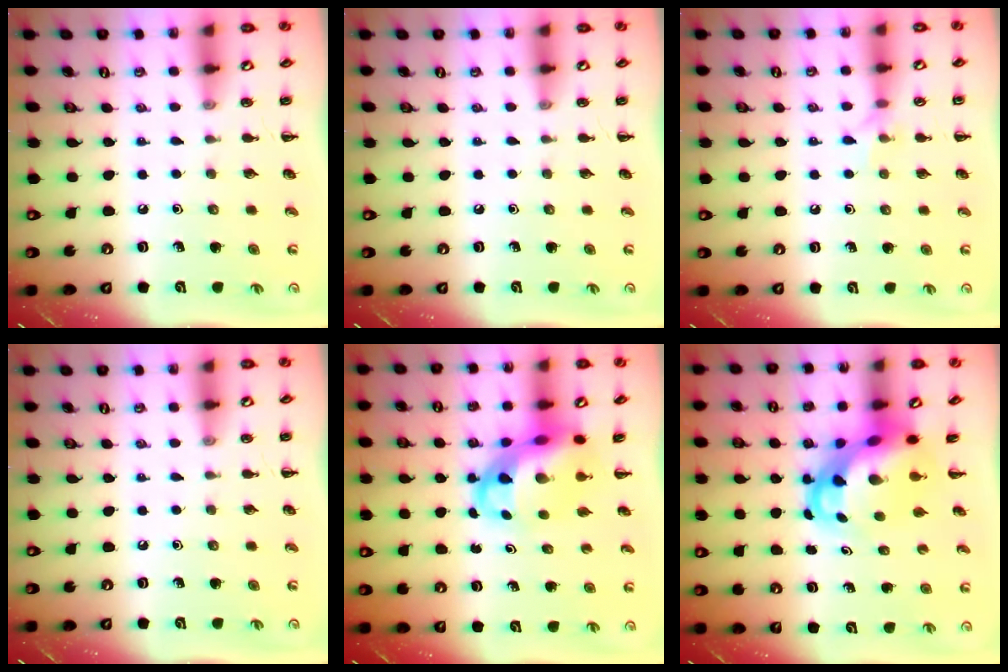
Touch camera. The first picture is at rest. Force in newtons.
{"total": 0.0}
{"total": 5.9, "press": 5.8, "slide": 1.1}
{"total": 0.0}
{"total": 7.5, "press": 7.2, "slide": 2.0}
{"total": 6.1, "press": 5.9, "slide": 1.4}